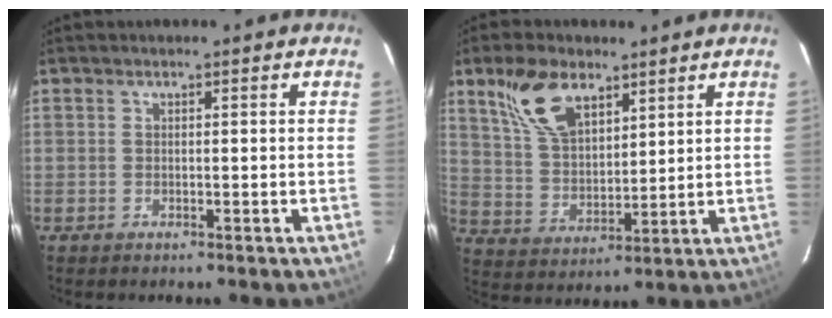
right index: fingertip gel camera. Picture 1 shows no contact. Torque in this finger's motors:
{"motor_torque": [1.11, 1.03, 0.22, 0.10]}